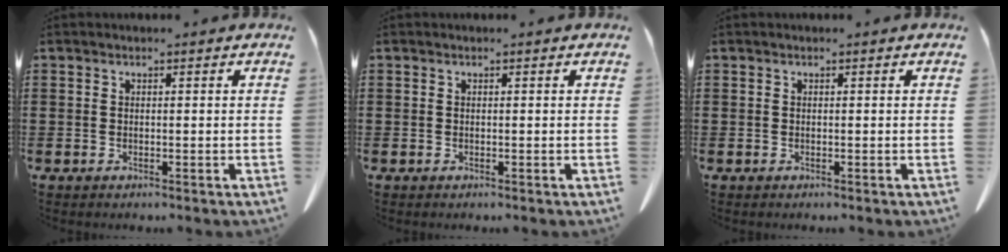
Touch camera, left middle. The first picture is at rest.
{"total": 0.0}
{"total": 0.0}